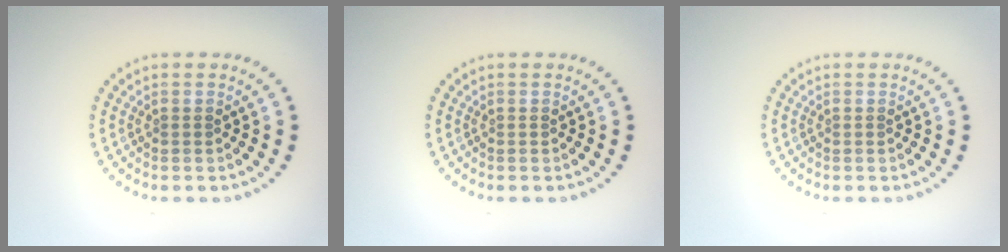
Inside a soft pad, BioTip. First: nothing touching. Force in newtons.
{"total": 0.0}
{"total": 0.0}